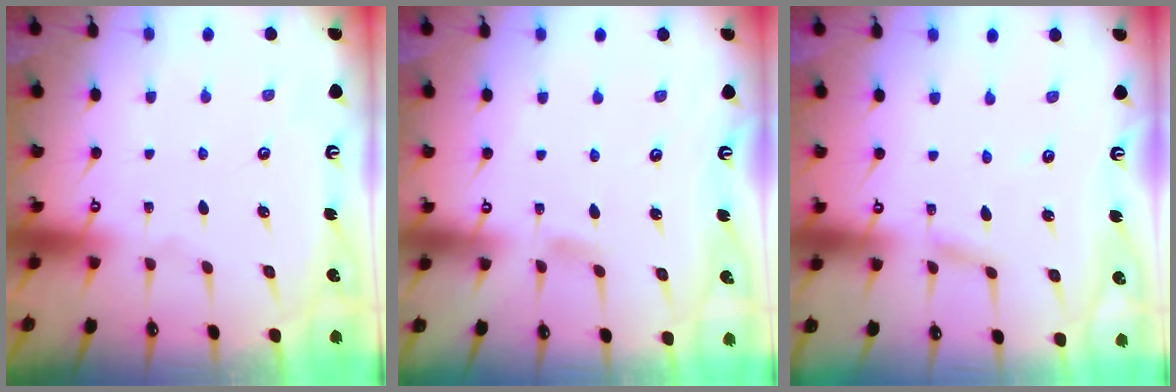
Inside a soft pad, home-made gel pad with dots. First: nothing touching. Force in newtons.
{"total": 3.6, "press": 3.6, "slide": 0.4}
{"total": 2.9, "press": 2.9, "slide": 0.1}